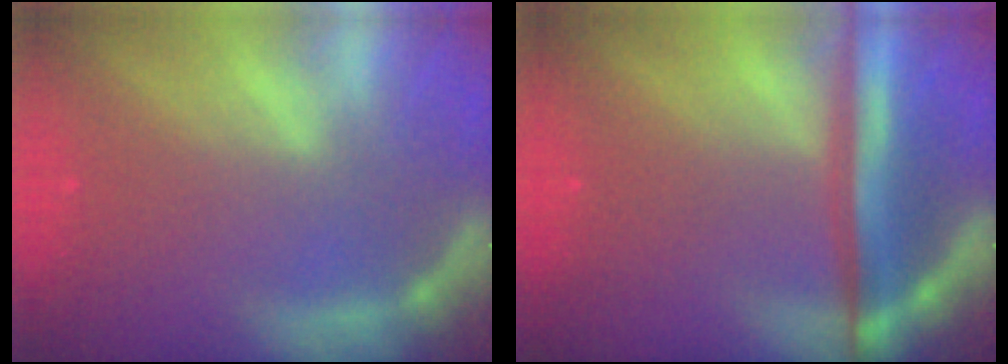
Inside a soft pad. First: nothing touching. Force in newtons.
{"total": 7.1}